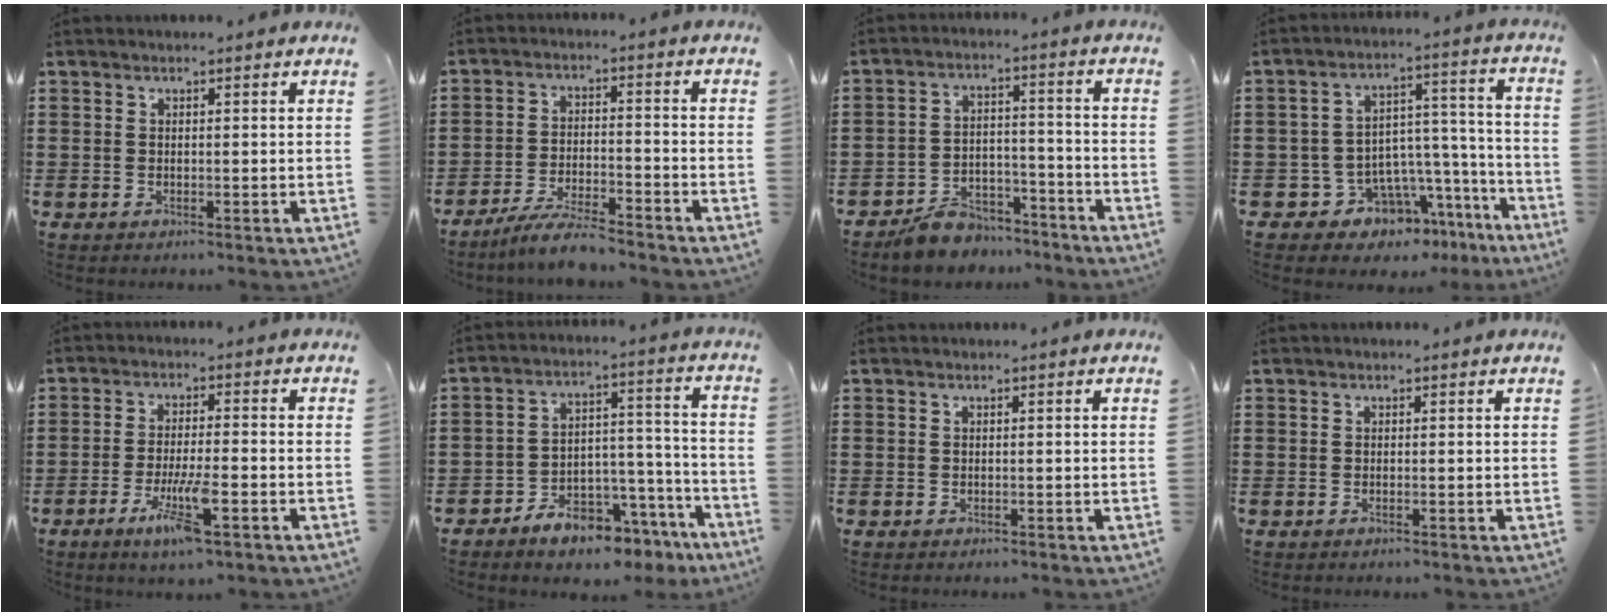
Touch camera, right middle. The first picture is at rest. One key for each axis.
{"total": 5.5, "fx": -5.2, "fy": 0.1, "fz": 2.0, "tx": -0.045, "ty": -0.006, "tz": -0.101}
{"total": 6.8, "fx": -6.3, "fy": 2.1, "fz": 1.2, "tx": -0.022, "ty": 0.025, "tz": -0.123}
{"total": 8.1, "fx": -6.7, "fy": 4.3, "fz": 1.7, "tx": -0.042, "ty": 0.011, "tz": -0.120}
{"total": 7.3, "fx": -3.5, "fy": 1.4, "fz": 6.2, "tx": -0.124, "ty": -0.010, "tz": -0.063}
{"total": 6.8, "fx": -6.2, "fy": 2.2, "fz": 1.6, "tx": -0.029, "ty": 0.025, "tz": -0.119}
{"total": 0.0}
{"total": 0.0}